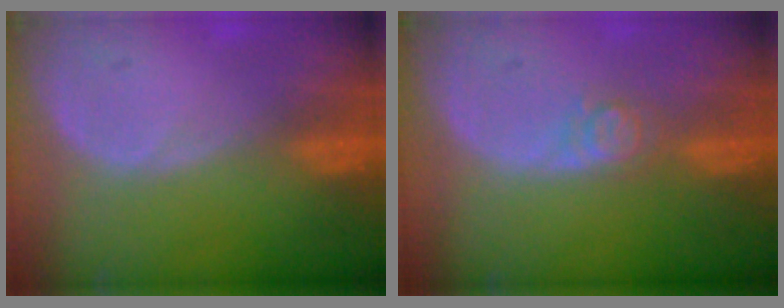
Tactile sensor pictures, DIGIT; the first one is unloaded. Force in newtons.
{"total": 2.6, "press": 2.6, "slide": 0.3}